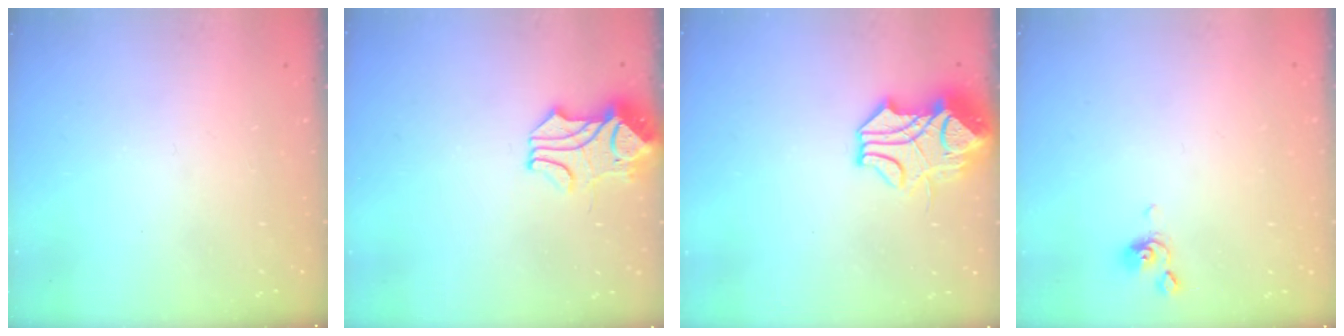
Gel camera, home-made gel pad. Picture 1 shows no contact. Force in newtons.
{"total": 2.2, "press": 2.0, "slide": 1.0}
{"total": 8.3, "press": 8.1, "slide": 1.8}
{"total": 0.9, "press": 0.8, "slide": 0.3}